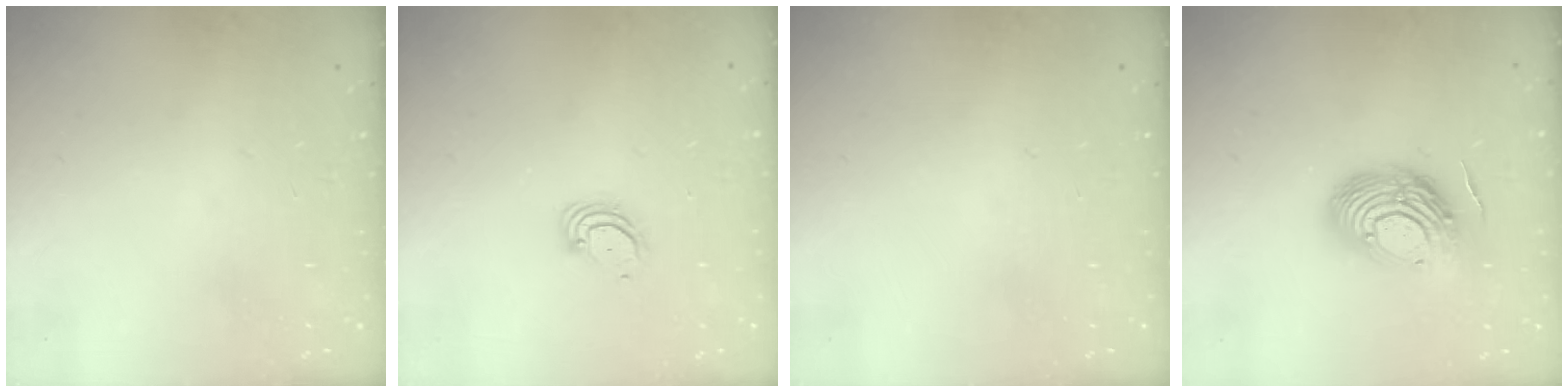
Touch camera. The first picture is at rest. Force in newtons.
{"total": 3.5, "press": 3.5, "slide": 0.3}
{"total": 0.0}
{"total": 14.9, "press": 14.9, "slide": 1.3}